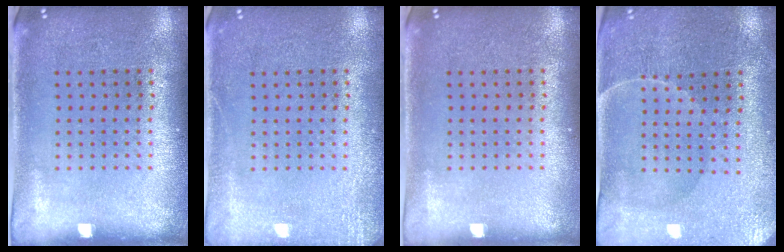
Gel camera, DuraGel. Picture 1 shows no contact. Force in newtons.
{"total": 2.1, "press": 2.1, "slide": 0.3}
{"total": 0.0}
{"total": 0.7, "press": 0.6, "slide": 0.4}